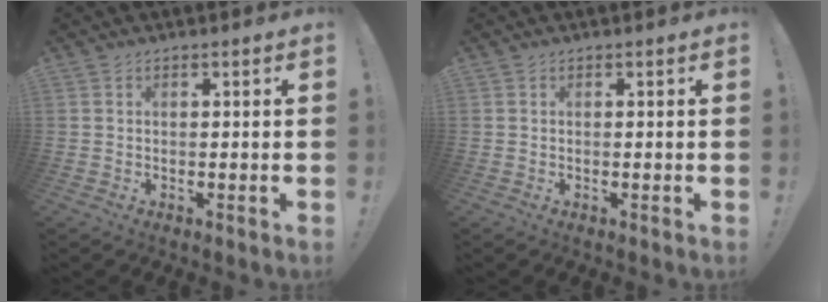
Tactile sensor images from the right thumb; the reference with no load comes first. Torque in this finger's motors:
{"motor_torque": [0.00, 0.00, -0.03, 0.03, 0.00]}